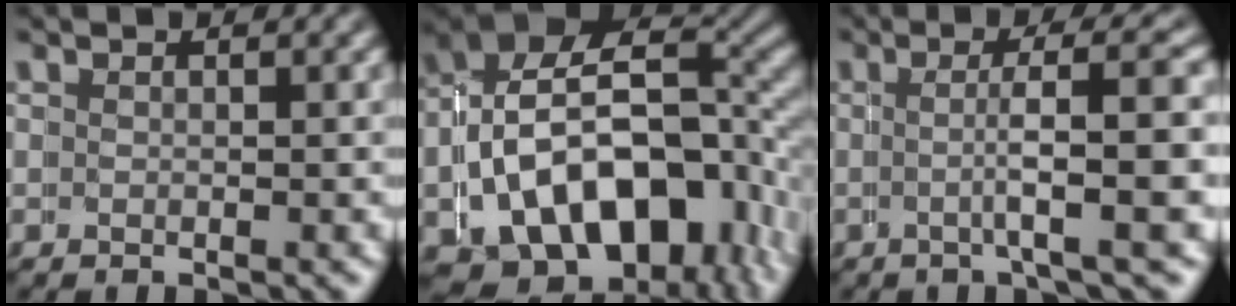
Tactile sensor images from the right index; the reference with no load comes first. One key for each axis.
{"total": 15.9, "fx": -2.8, "fy": 11.0, "fz": 11.1, "tx": -0.228, "ty": -0.061, "tz": -0.028}
{"total": 4.3, "fx": -0.5, "fy": -1.3, "fz": 4.1, "tx": -0.053, "ty": 0.007, "tz": -0.006}